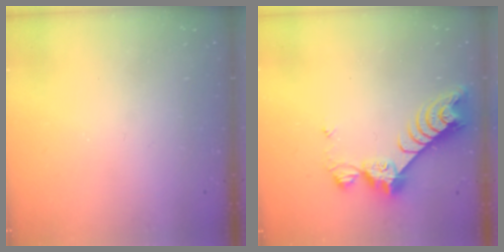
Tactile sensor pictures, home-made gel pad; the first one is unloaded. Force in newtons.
{"total": 9.0, "press": 8.9, "slide": 0.9}